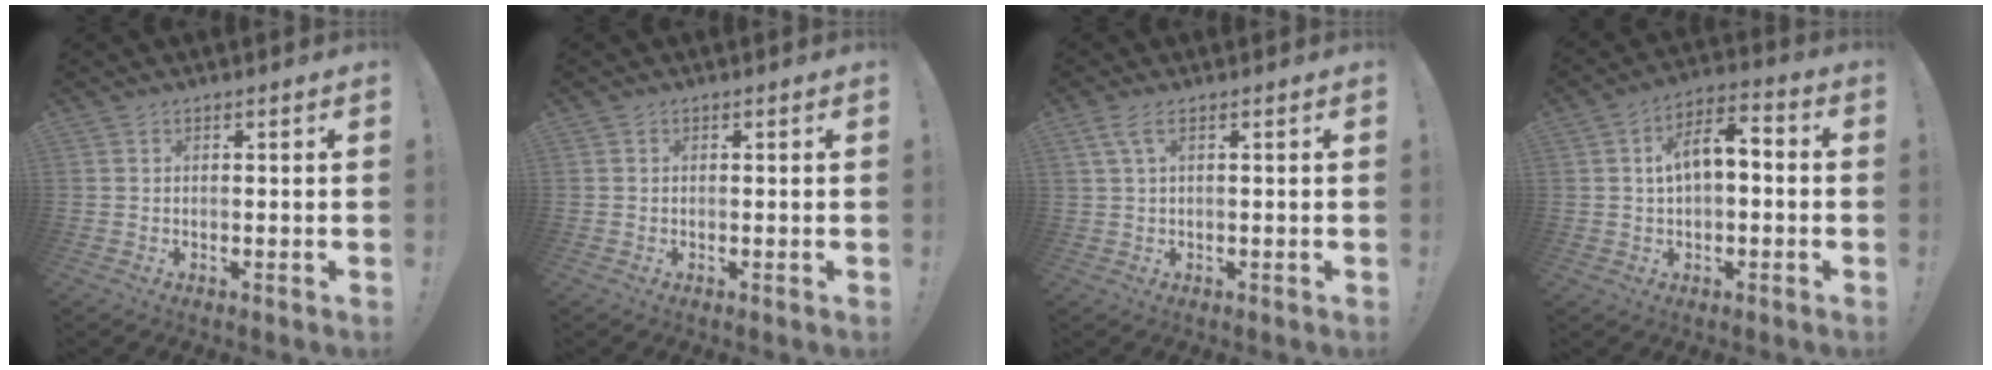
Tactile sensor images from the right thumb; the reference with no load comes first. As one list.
[{"total": 0.0}, {"total": 3.6, "force": [1.3, 1.1, 3.2], "torque": [-0.066, 0.001, 0.026]}, {"total": 8.3, "force": [0.5, 4.4, 7.0], "torque": [-0.114, 0.011, 0.010]}]